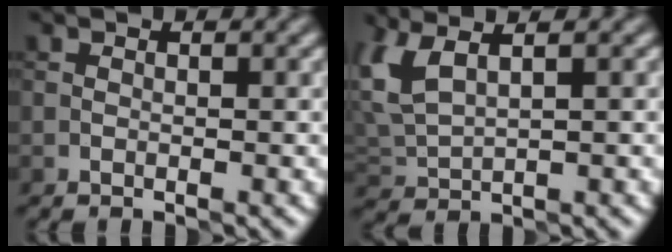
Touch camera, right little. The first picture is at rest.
{"total": 4.5, "force": [2.3, 2.0, 3.4], "torque": [-0.095, 0.012, 0.054]}